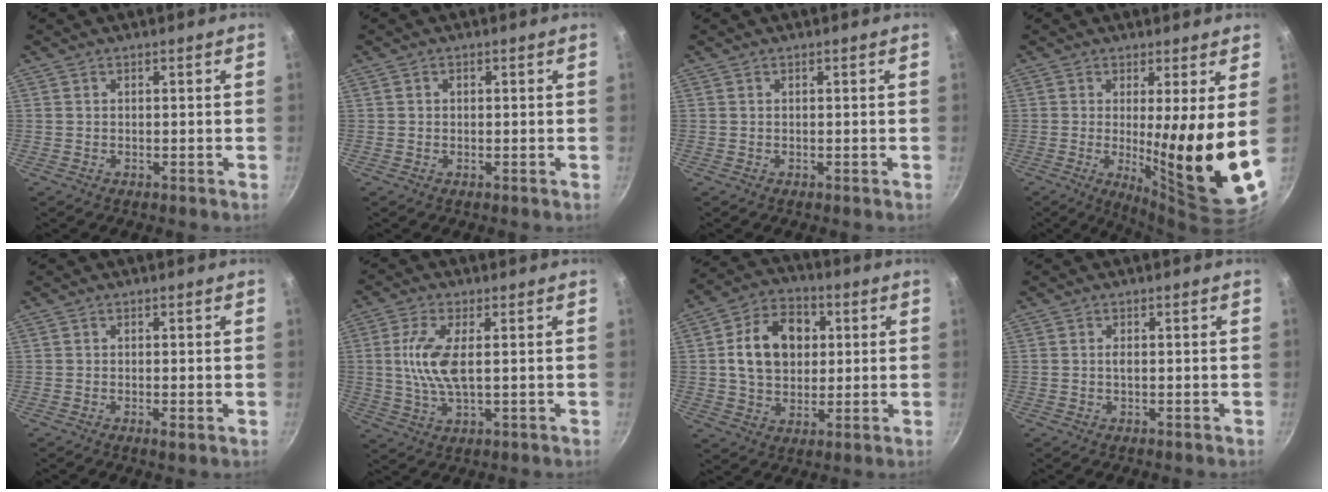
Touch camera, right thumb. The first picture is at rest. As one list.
[{"total": 0.7, "force": [0.0, 0.7, 0.2], "torque": [-0.002, 0.002, -0.001]}, {"total": 0.0}, {"total": 14.1, "force": [0.4, 1.1, 14.0], "torque": [-0.207, -0.044, 0.015]}, {"total": 1.3, "force": [-0.4, 0.3, 1.2], "torque": [-0.024, -0.004, -0.006]}, {"total": 8.3, "force": [0.9, 3.1, 7.6], "torque": [-0.164, -0.001, 0.018]}, {"total": 14.0, "force": [2.5, 10.4, 9.0], "torque": [-0.122, 0.012, 0.034]}, {"total": 0.8, "force": [0.0, 0.3, 0.8], "torque": [-0.015, 0.001, -0.001]}]